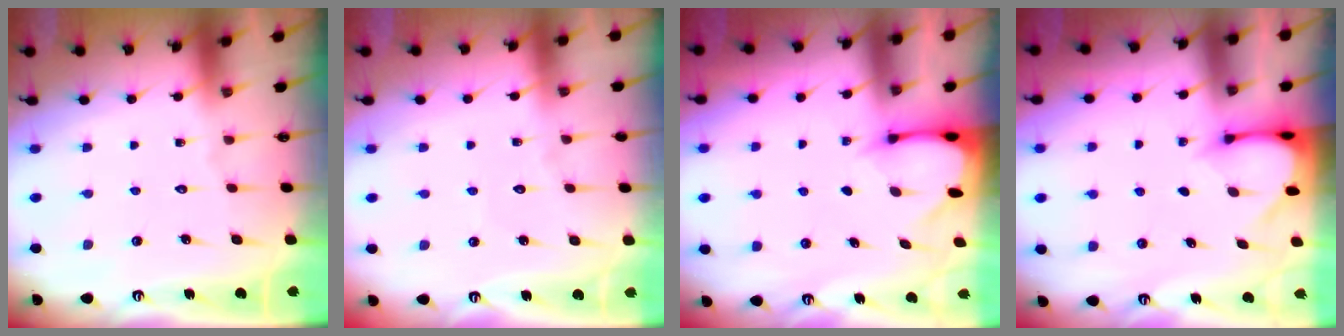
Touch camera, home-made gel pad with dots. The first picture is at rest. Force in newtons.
{"total": 2.3, "press": 2.3, "slide": 0.2}
{"total": 2.6, "press": 2.5, "slide": 0.3}
{"total": 3.3, "press": 3.3, "slide": 0.3}